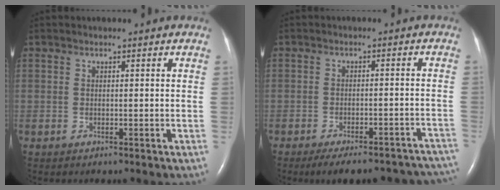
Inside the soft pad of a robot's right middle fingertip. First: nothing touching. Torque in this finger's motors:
{"motor_torque": [0.56, -0.59, 0.03, 0.03]}